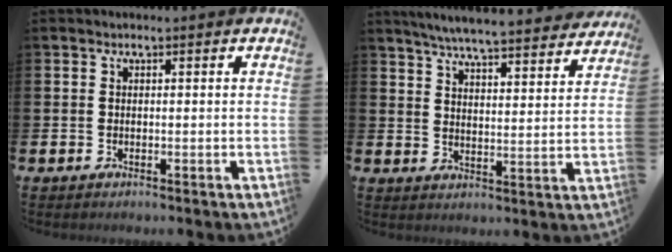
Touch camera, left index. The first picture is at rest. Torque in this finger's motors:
{"motor_torque": [0.92, -1.22, 0.76, 0.21]}